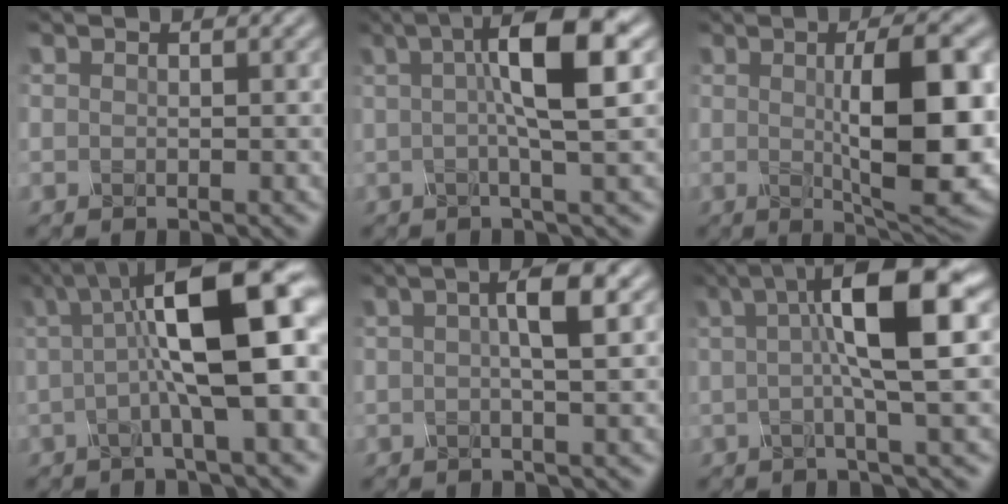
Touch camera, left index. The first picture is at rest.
{"total": 7.6, "force": [1.8, 1.3, 7.2], "torque": [-0.096, 0.016, 0.022]}
{"total": 10.8, "force": [0.4, 2.8, 10.4], "torque": [-0.136, -0.002, 0.010]}
{"total": 10.6, "force": [1.3, 2.4, 10.3], "torque": [-0.155, 0.009, 0.018]}
{"total": 3.9, "force": [0.8, 0.7, 3.7], "torque": [-0.051, 0.011, 0.008]}
{"total": 8.8, "force": [1.9, 1.4, 8.5], "torque": [-0.114, 0.019, 0.025]}